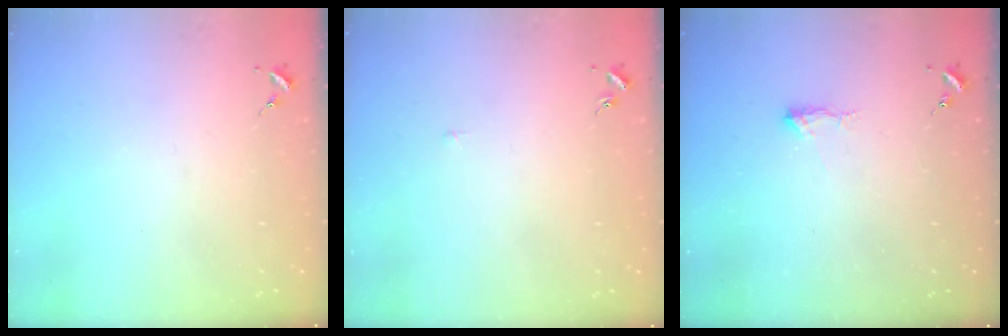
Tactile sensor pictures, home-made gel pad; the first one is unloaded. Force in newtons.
{"total": 1.8, "press": 1.8, "slide": 0.3}
{"total": 5.0, "press": 4.9, "slide": 0.7}